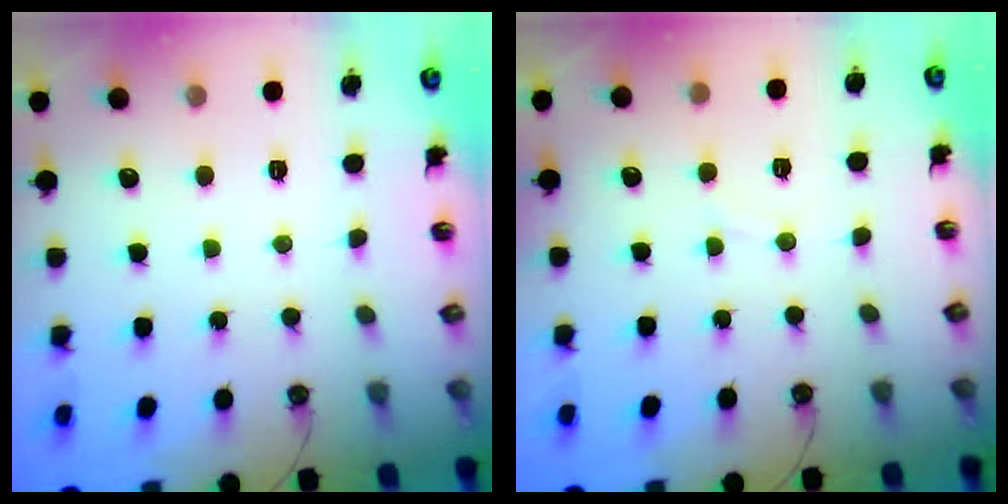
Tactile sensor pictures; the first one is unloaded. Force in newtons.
{"total": 3.8, "press": 3.8, "slide": 0.4}